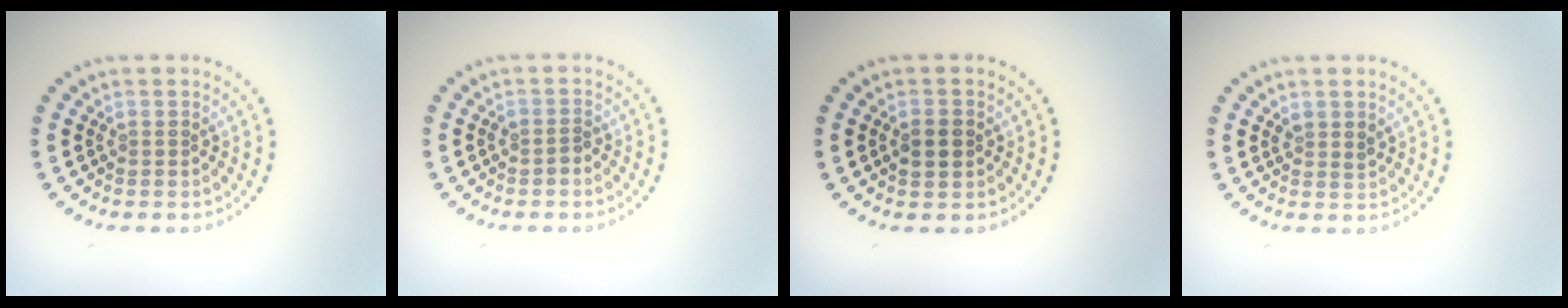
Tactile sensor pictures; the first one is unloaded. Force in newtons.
{"total": 0.9, "press": 0.8, "slide": 0.4}
{"total": 2.4, "press": 2.4, "slide": 0.1}
{"total": 1.1, "press": 0.9, "slide": 0.5}